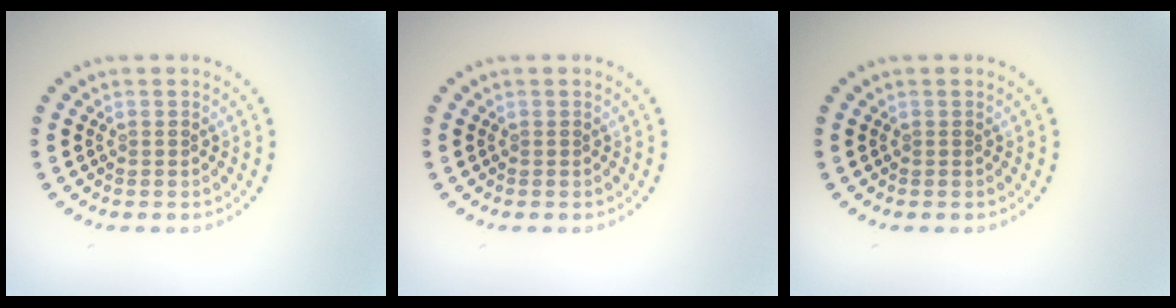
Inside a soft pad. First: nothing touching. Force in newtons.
{"total": 0.0}
{"total": 0.0}